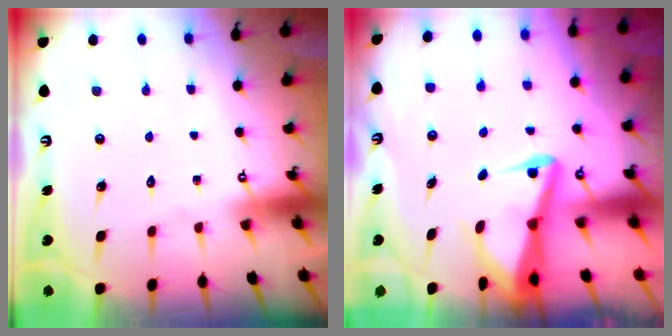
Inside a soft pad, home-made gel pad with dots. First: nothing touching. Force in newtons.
{"total": 5.6, "press": 5.6, "slide": 0.6}